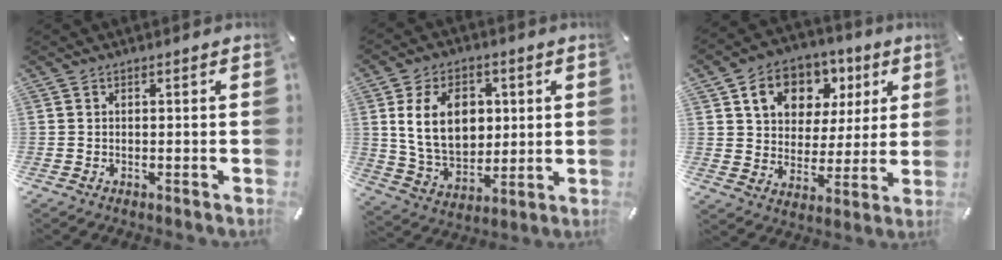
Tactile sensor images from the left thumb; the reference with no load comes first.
{"total": 14.4, "force": [2.8, 10.5, 9.5], "torque": [-0.194, 0.007, 0.048]}
{"total": 12.7, "force": [5.7, 10.1, 5.2], "torque": [-0.089, -0.019, 0.106]}